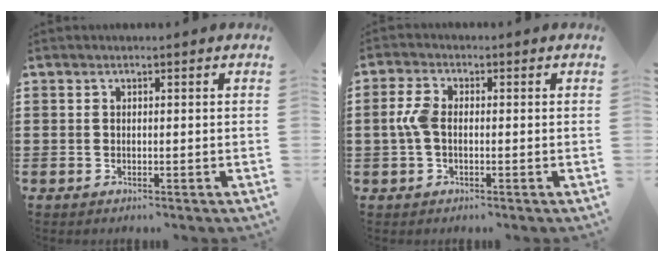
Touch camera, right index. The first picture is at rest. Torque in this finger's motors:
{"motor_torque": [1.01, -0.22, 0.28, 0.12]}